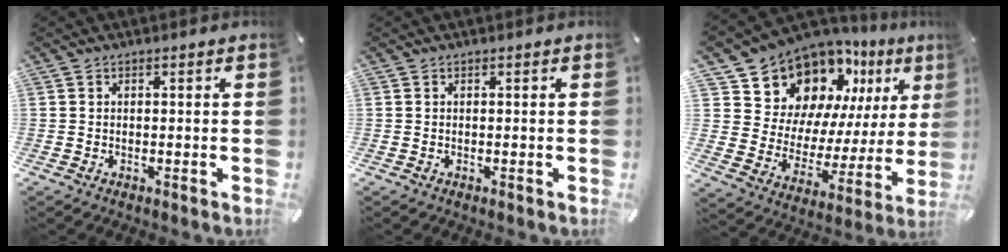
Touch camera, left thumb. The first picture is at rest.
{"total": 0.0}
{"total": 15.8, "force": [12.4, 9.2, 3.6], "torque": [-0.057, -0.123, 0.222]}